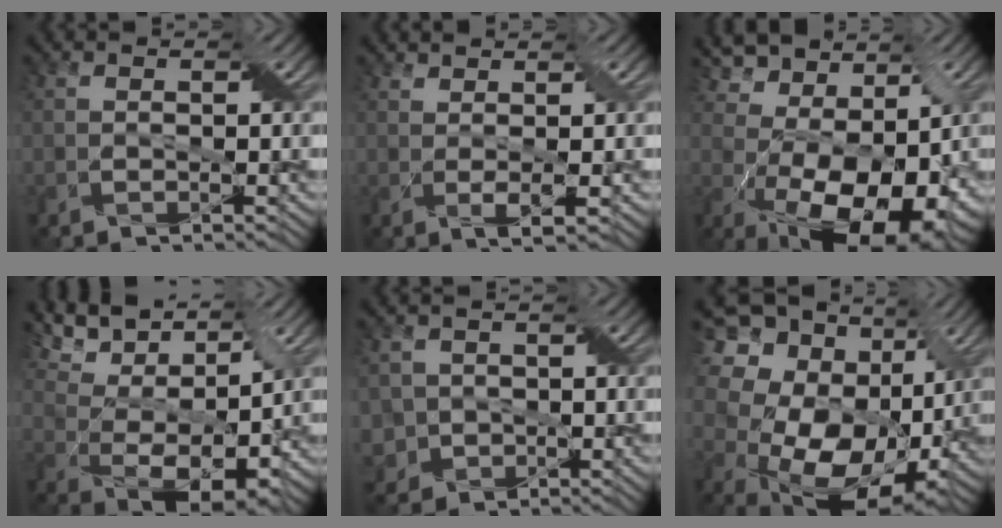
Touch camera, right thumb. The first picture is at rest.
{"total": 2.3, "force": [1.0, 0.1, 2.0], "torque": [-0.043, 0.001, 0.021]}
{"total": 15.5, "force": [2.5, 9.5, 11.9], "torque": [-0.215, -0.006, 0.077]}
{"total": 13.5, "force": [7.9, 6.5, 8.8], "torque": [-0.207, 0.036, 0.134]}
{"total": 4.1, "force": [-0.9, 3.9, 0.9], "torque": [-0.027, -0.003, -0.025]}
{"total": 18.5, "force": [1.4, 14.3, 11.6], "torque": [-0.239, -0.022, 0.056]}